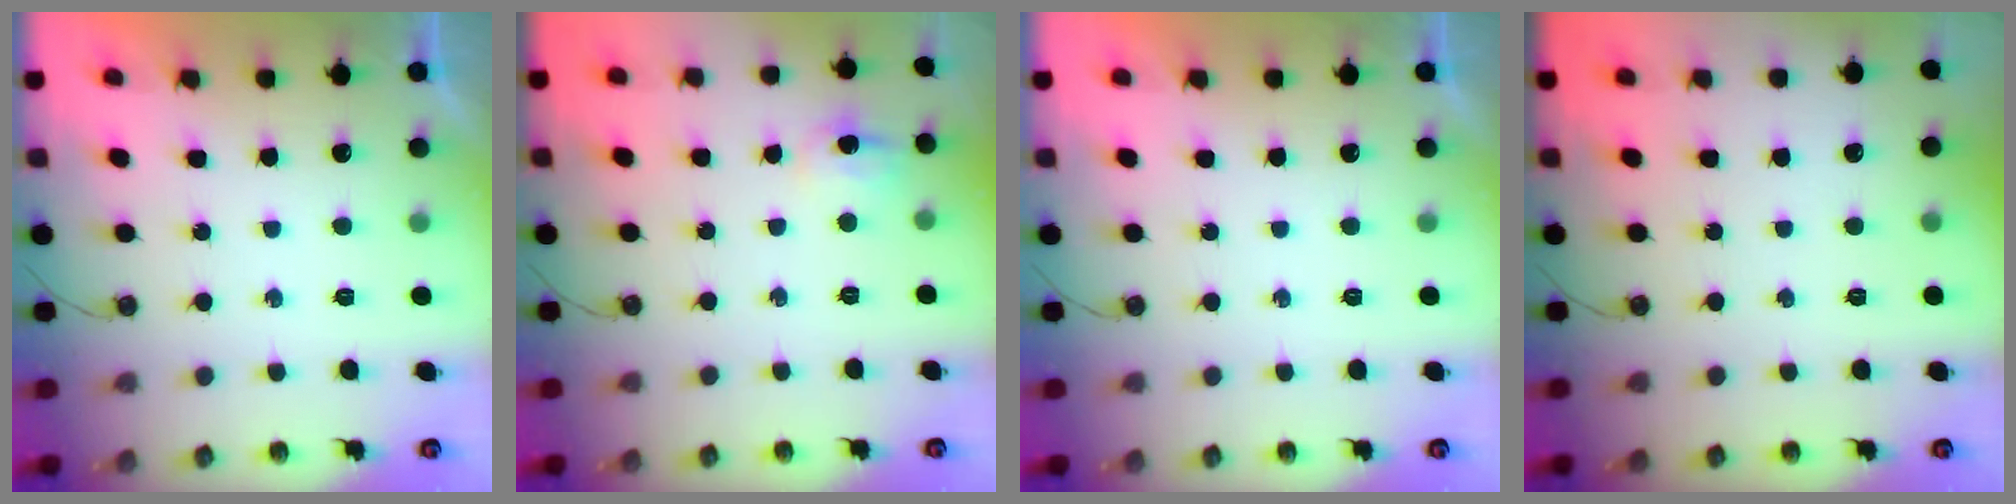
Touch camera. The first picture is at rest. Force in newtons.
{"total": 8.7, "press": 8.7, "slide": 0.2}
{"total": 0.0}
{"total": 0.0}